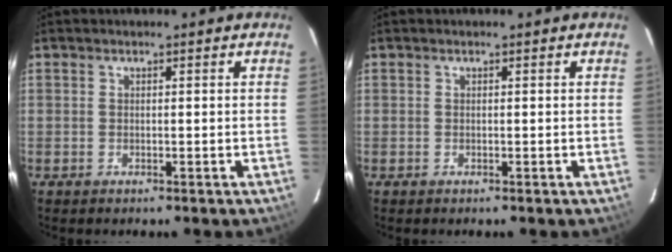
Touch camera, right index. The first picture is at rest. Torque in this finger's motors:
{"motor_torque": [0.00, 0.00, 0.00, 0.00]}